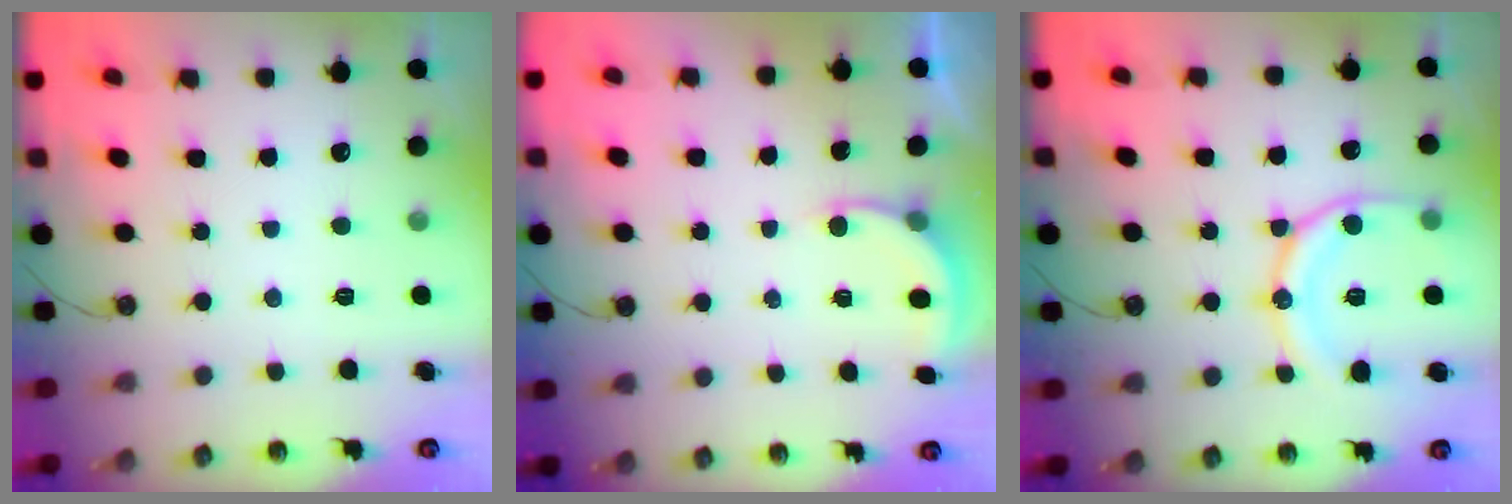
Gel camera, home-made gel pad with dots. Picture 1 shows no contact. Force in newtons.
{"total": 2.9, "press": 2.9, "slide": 0.2}
{"total": 15.1, "press": 15.1, "slide": 1.5}